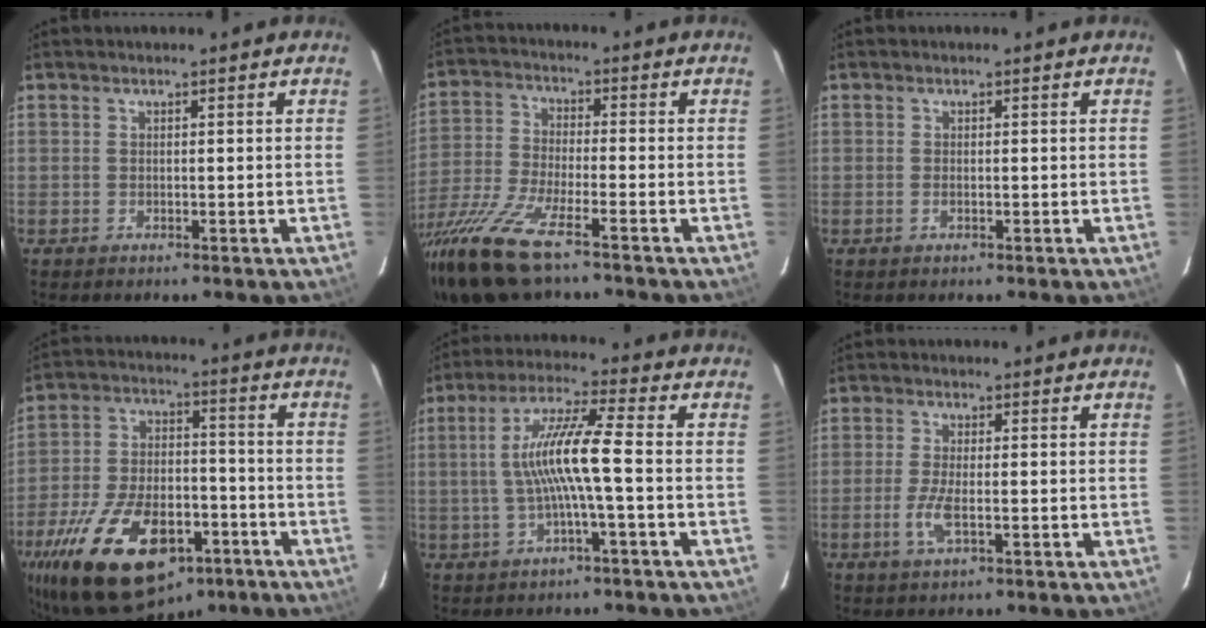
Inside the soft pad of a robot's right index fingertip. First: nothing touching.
{"total": 16.6, "force": [-11.9, 3.5, 11.0], "torque": [-0.243, -0.051, -0.231]}
{"total": 0.8, "force": [-0.4, 0.4, 0.6], "torque": [-0.013, -0.001, -0.008]}
{"total": 26.1, "force": [-15.1, 13.3, 16.7], "torque": [-0.344, -0.017, -0.232]}
{"total": 8.0, "force": [-1.6, 0.0, 7.8], "torque": [-0.161, 0.011, -0.026]}
{"total": 4.4, "force": [-1.6, 0.9, 4.0], "torque": [-0.087, -0.007, -0.033]}